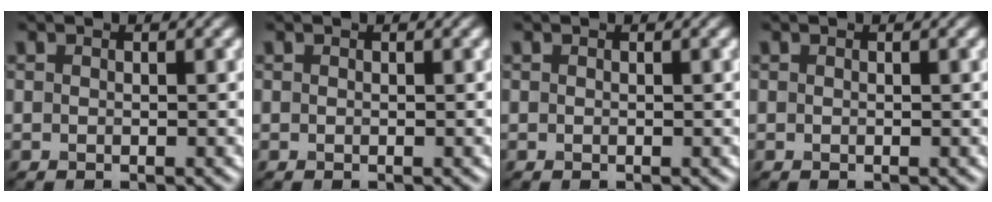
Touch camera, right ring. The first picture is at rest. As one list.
[{"total": 0.0}, {"total": 0.0}, {"total": 0.0}]